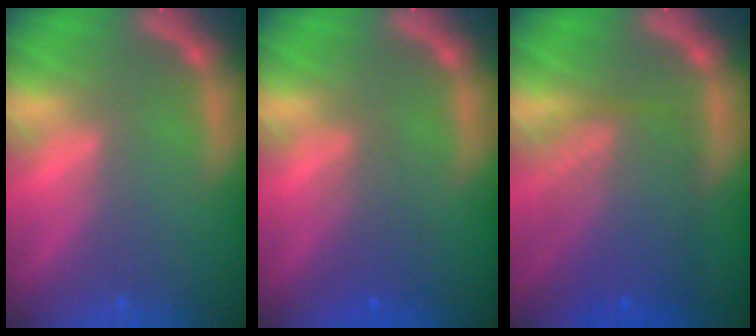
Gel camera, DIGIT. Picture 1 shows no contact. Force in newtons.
{"total": 2.5}
{"total": 8.0}